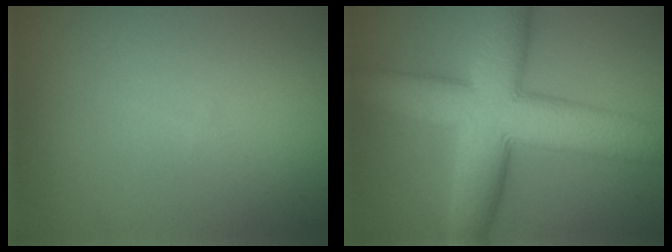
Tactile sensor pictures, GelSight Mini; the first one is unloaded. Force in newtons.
{"total": 11.2, "press": 11.2, "slide": 0.5}